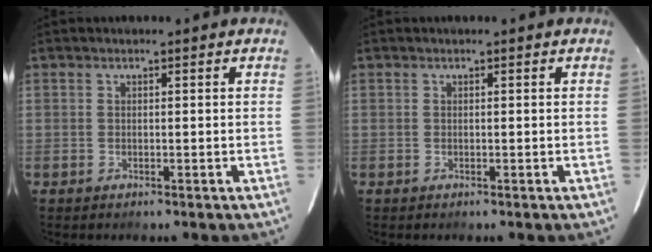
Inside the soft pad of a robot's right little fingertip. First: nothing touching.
{"total": 0.0}